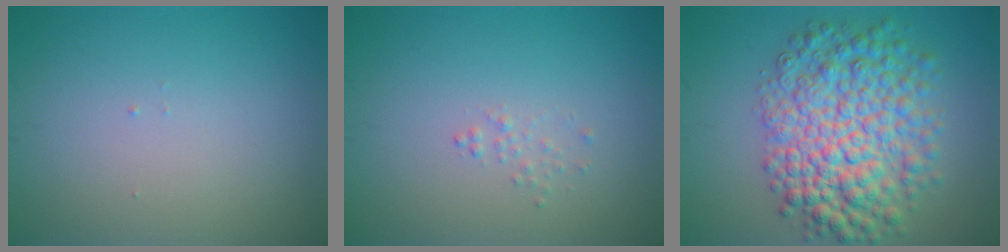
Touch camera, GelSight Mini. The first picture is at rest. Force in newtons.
{"total": 0.7, "press": 0.7, "slide": 0.1}
{"total": 8.7, "press": 8.7, "slide": 0.2}